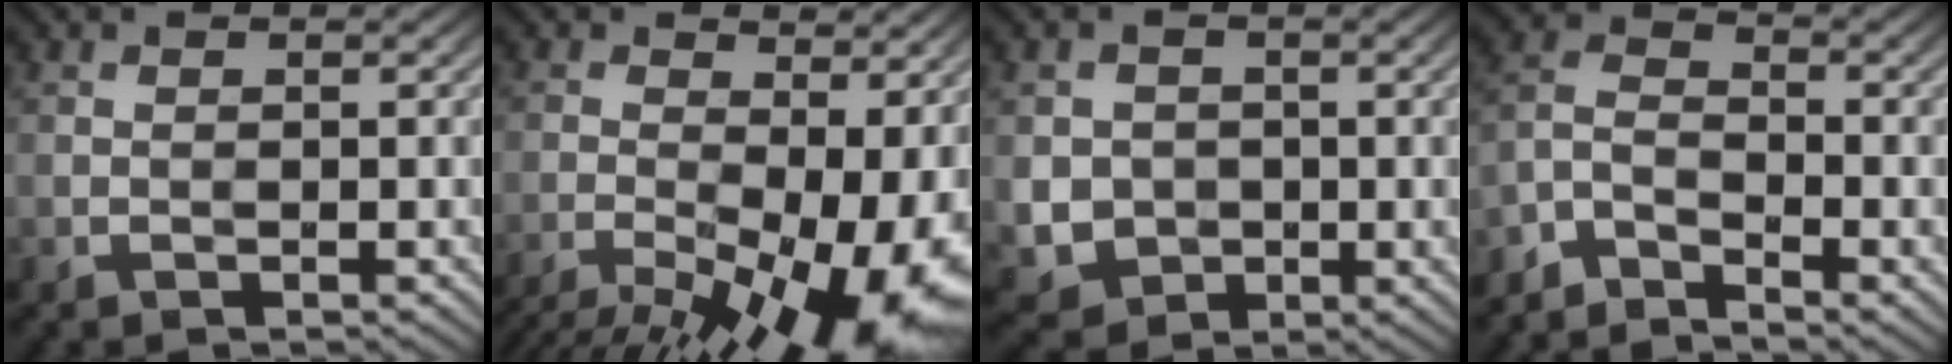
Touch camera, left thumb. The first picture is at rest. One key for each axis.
{"total": 15.4, "fx": -6.1, "fy": 6.5, "fz": 12.6, "tx": -0.194, "ty": -0.011, "tz": -0.077}
{"total": 4.1, "fx": 0.0, "fy": 3.9, "fz": 1.0, "tx": -0.039, "ty": -0.015, "tz": 0.002}
{"total": 5.0, "fx": -4.4, "fy": 1.4, "fz": 2.0, "tx": -0.045, "ty": -0.004, "tz": -0.103}